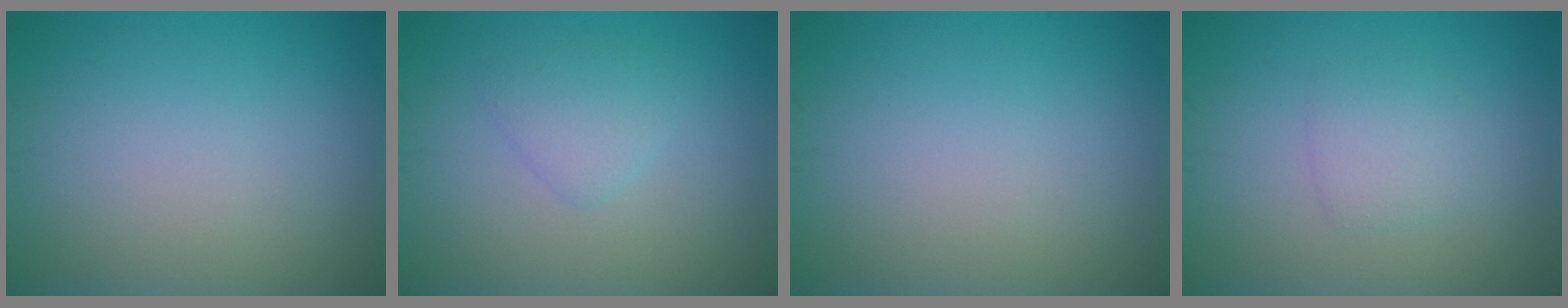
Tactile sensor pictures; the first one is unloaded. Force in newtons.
{"total": 1.9, "press": 1.8, "slide": 0.1}
{"total": 0.0}
{"total": 1.8, "press": 1.8, "slide": 0.2}